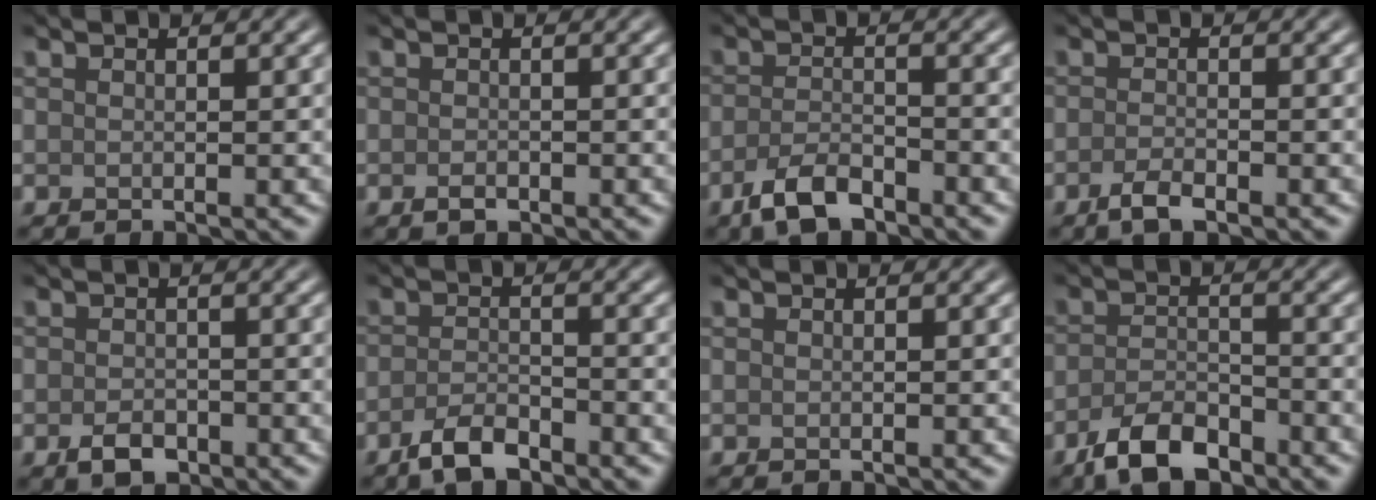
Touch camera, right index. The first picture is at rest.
{"total": 0.8, "force": [-0.4, 0.4, 0.5], "torque": [-0.009, -0.001, -0.007]}
{"total": 3.8, "force": [-2.6, 1.5, 2.4], "torque": [-0.046, -0.001, -0.053]}
{"total": 1.9, "force": [-1.3, 0.5, 1.3], "torque": [-0.029, -0.001, -0.027]}
{"total": 2.1, "force": [-1.1, 1.3, 1.2], "torque": [-0.021, 0.000, -0.022]}
{"total": 3.1, "force": [-2.3, 1.1, 1.9], "torque": [-0.036, 0.003, -0.048]}
{"total": 0.0}
{"total": 4.7, "force": [-3.3, 2.0, 2.6], "torque": [-0.047, -0.005, -0.068]}